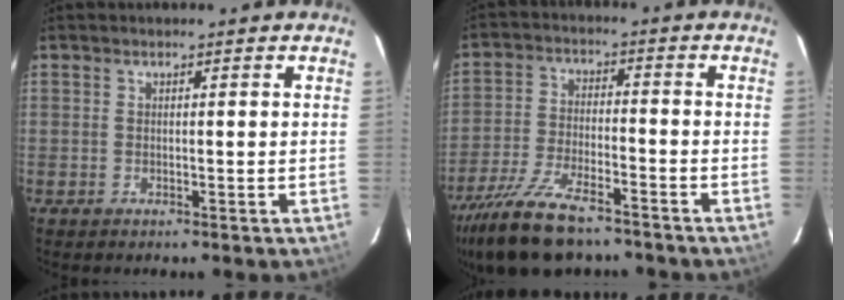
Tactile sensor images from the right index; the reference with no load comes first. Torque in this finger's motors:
{"motor_torque": [1.27, -0.87, 0.60, 0.15]}